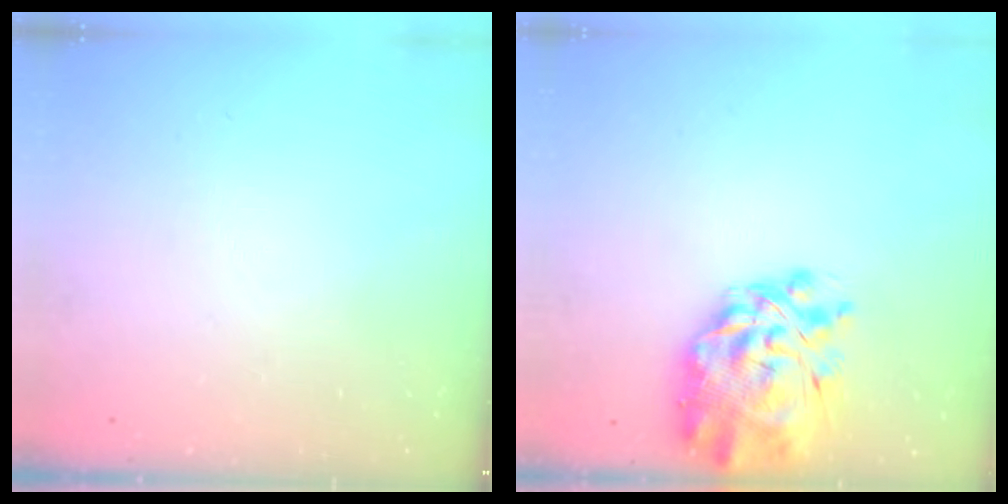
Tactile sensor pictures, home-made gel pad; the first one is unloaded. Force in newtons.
{"total": 13.6, "press": 12.7, "slide": 4.9}